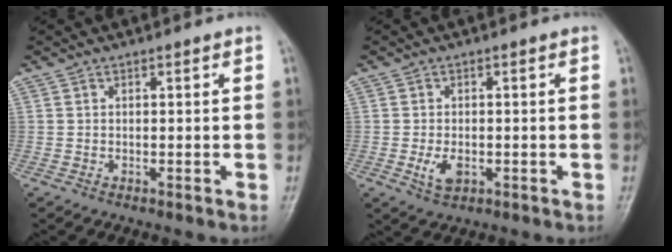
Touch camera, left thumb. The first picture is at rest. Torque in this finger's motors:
{"motor_torque": [-0.14, 0.34, 0.63, 0.28, 0.04]}